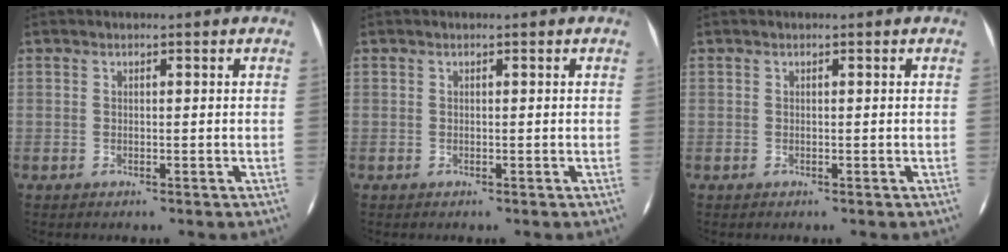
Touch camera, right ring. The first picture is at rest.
{"total": 0.0}
{"total": 0.0}